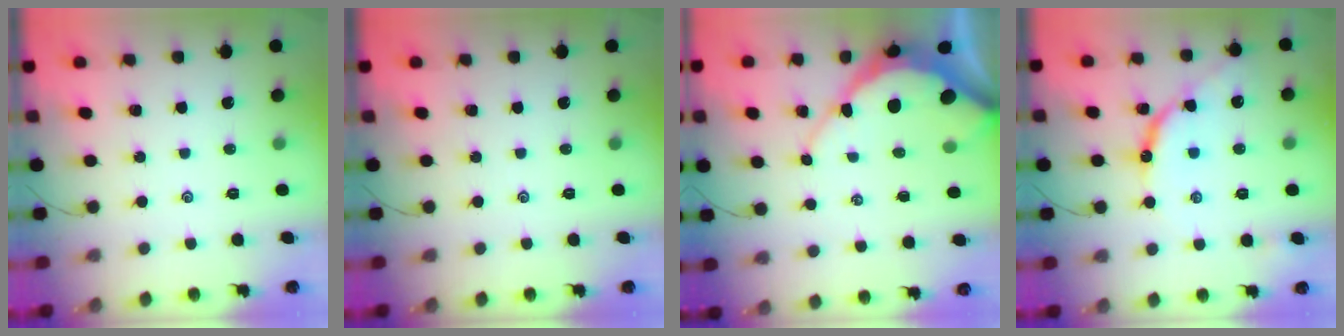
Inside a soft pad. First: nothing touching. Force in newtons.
{"total": 0.0}
{"total": 9.2, "press": 9.2, "slide": 0.7}
{"total": 11.0, "press": 10.9, "slide": 0.9}